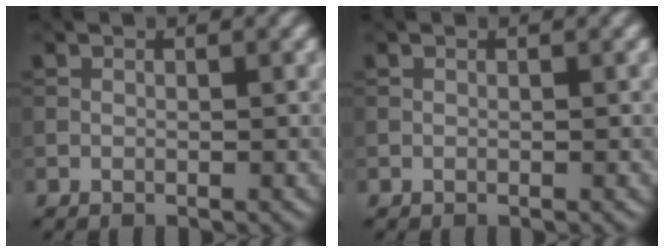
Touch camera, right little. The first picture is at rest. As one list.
[{"total": 0.0}]